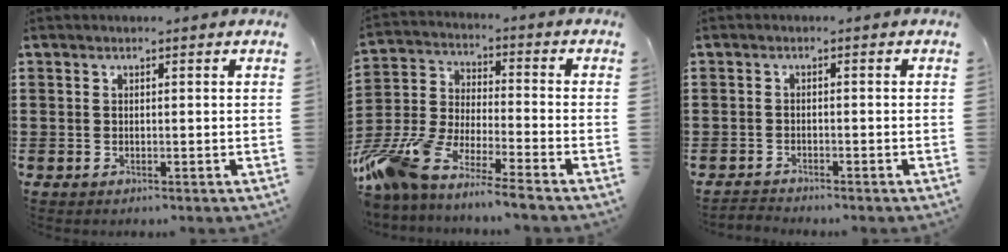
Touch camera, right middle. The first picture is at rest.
{"total": 9.0, "force": [-8.5, -0.2, 3.1], "torque": [-0.088, -0.010, -0.175]}
{"total": 1.5, "force": [-1.5, 0.1, -0.1], "torque": [-0.003, 0.001, -0.032]}